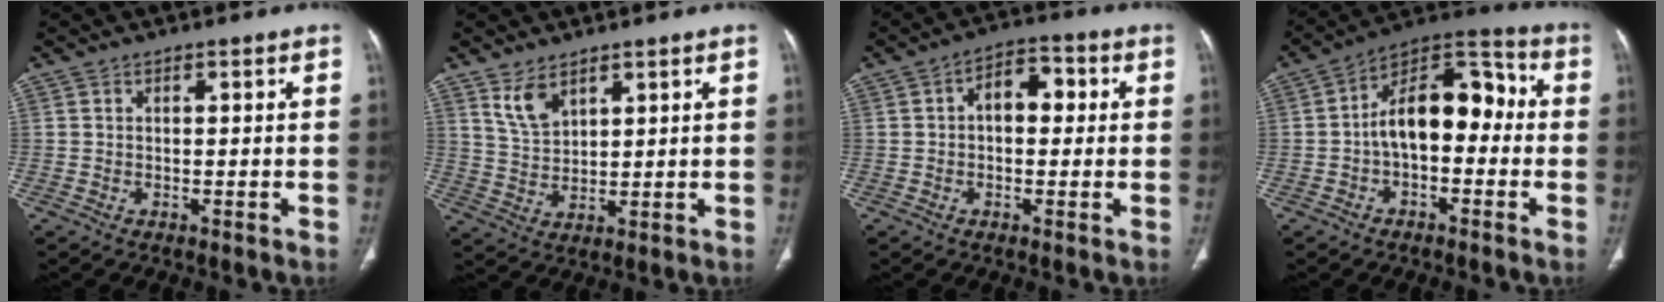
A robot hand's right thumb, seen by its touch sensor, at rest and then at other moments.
{"total": 5.4, "force": [3.6, 2.6, 3.0], "torque": [-0.051, -0.022, 0.081]}
{"total": 6.7, "force": [0.8, 4.1, 5.2], "torque": [-0.057, 0.024, 0.004]}
{"total": 15.2, "force": [-0.9, 8.7, 12.4], "torque": [-0.168, 0.051, -0.031]}